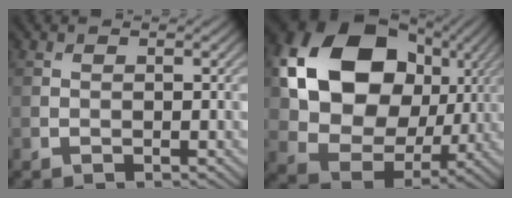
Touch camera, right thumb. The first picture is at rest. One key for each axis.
{"total": 17.3, "fx": 4.4, "fy": 13.3, "fz": 10.2, "tx": -0.221, "ty": 0.006, "tz": 0.089}